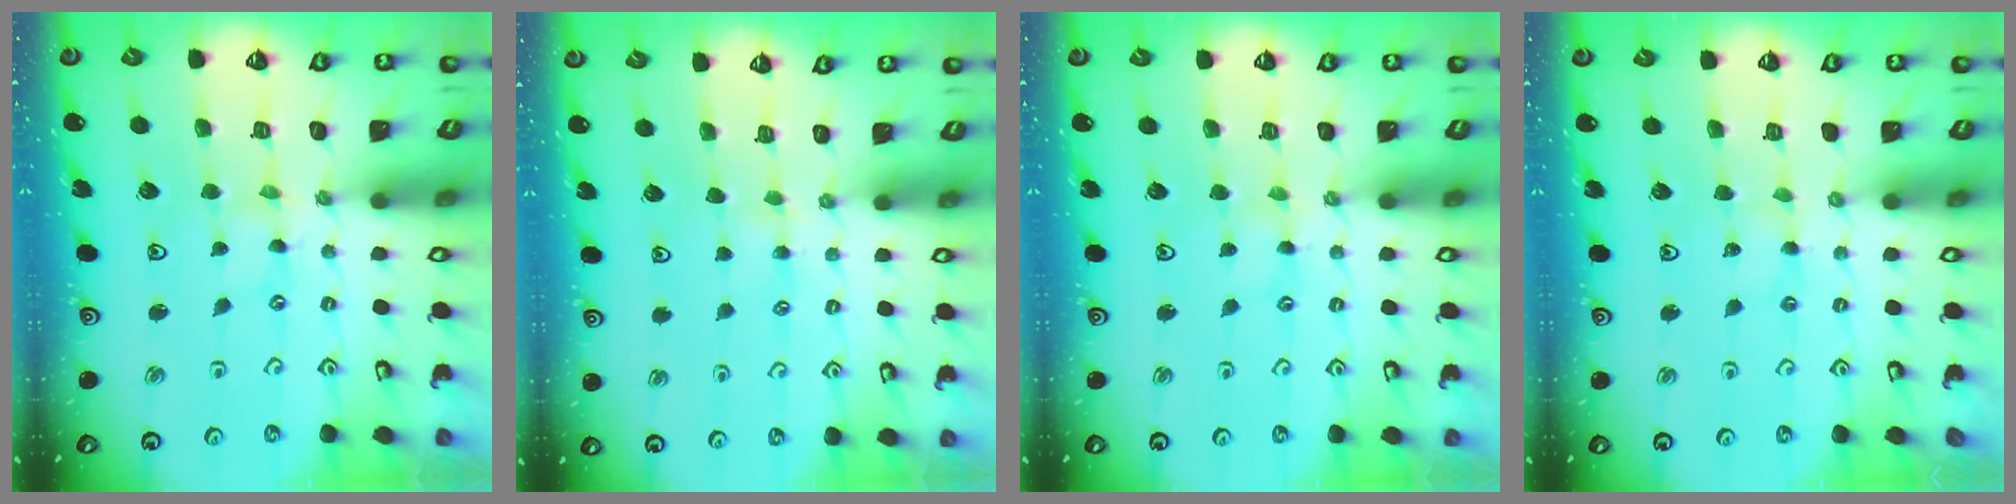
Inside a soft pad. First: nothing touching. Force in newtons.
{"total": 3.1, "press": 3.1, "slide": 0.5}
{"total": 2.5, "press": 2.5, "slide": 0.4}
{"total": 1.2, "press": 1.2, "slide": 0.2}